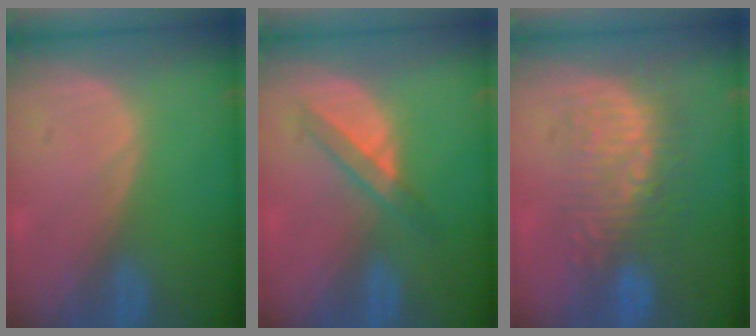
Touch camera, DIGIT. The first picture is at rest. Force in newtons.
{"total": 3.9, "press": 3.7, "slide": 1.1}
{"total": 9.0, "press": 8.6, "slide": 2.5}